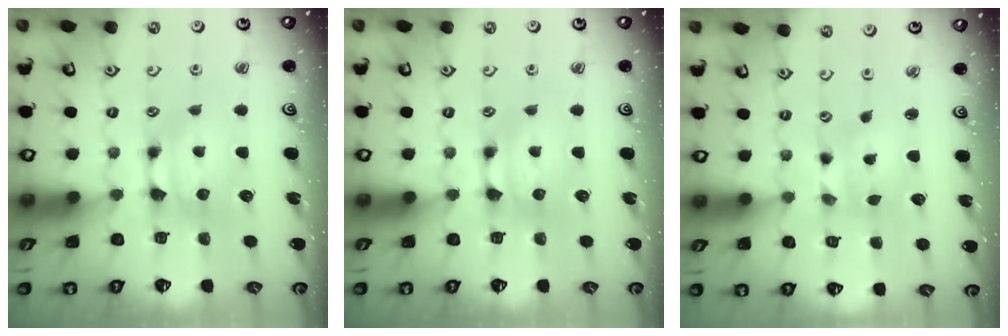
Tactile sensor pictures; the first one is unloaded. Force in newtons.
{"total": 0.0}
{"total": 1.5, "press": 1.1, "slide": 1.0}